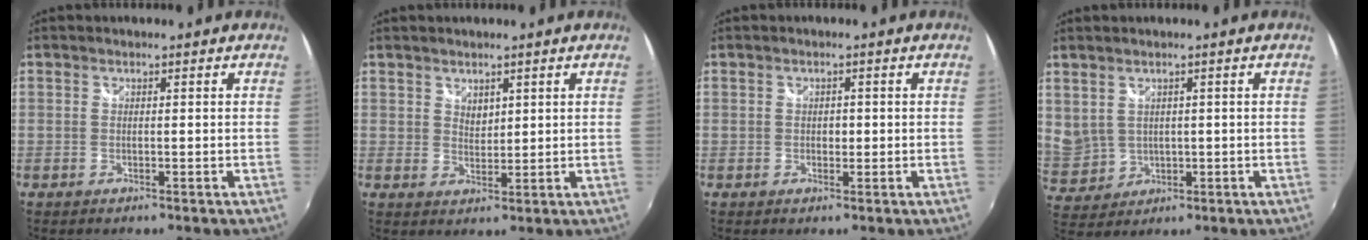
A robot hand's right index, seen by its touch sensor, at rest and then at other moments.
{"total": 2.6, "force": [1.8, 1.6, 0.9], "torque": [-0.008, 0.000, 0.034]}
{"total": 1.2, "force": [-0.1, 1.0, 0.5], "torque": [-0.005, 0.000, -0.001]}
{"total": 8.4, "force": [3.3, 6.9, 3.6], "torque": [-0.091, 0.005, 0.091]}